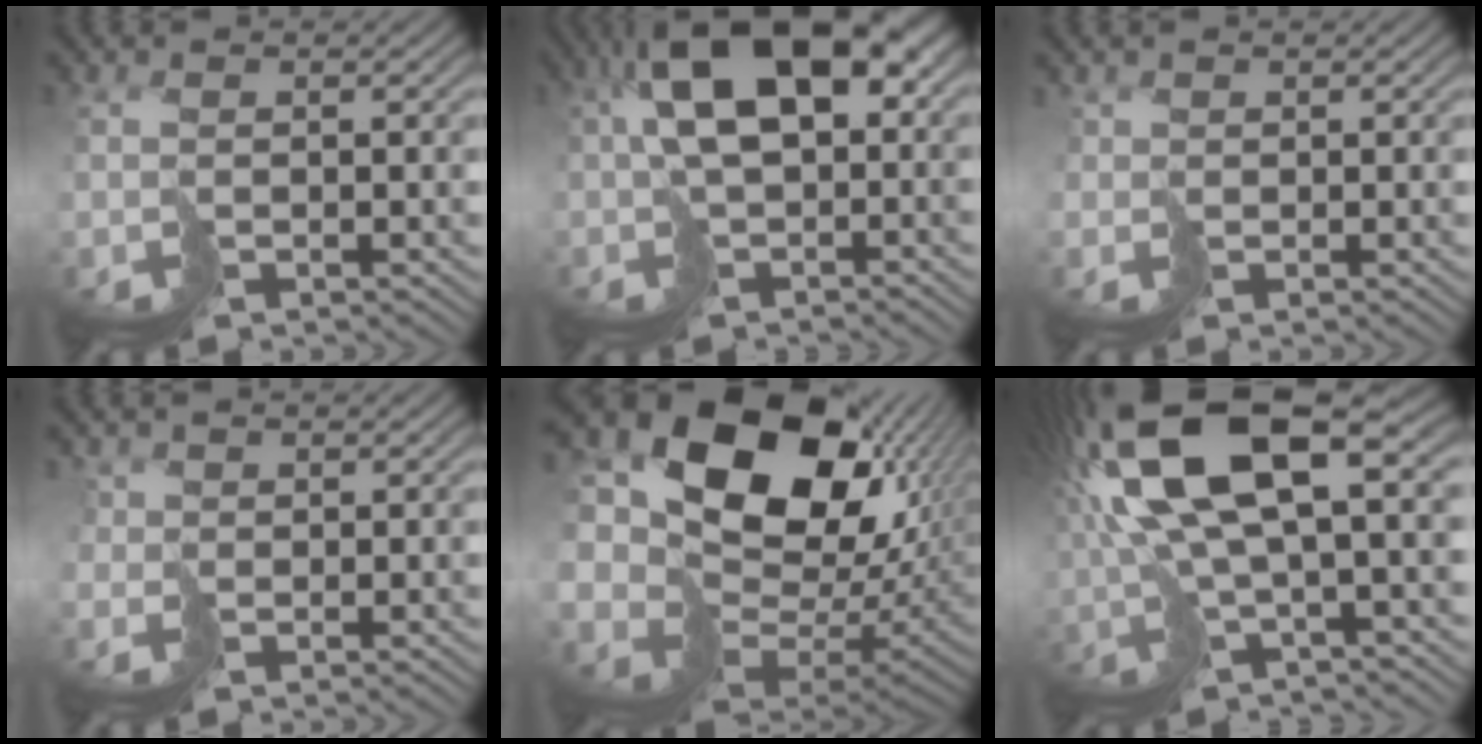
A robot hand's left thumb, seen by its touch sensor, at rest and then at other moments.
{"total": 12.9, "force": [1.4, 6.9, 10.8], "torque": [-0.184, 0.000, 0.024]}
{"total": 0.8, "force": [0.2, 0.6, -0.4], "torque": [0.007, -0.003, 0.006]}
{"total": 2.0, "force": [0.3, 1.9, 0.3], "torque": [-0.019, -0.007, 0.005]}
{"total": 21.4, "force": [7.7, 15.4, 12.7], "torque": [-0.289, 0.004, 0.161]}
{"total": 14.5, "force": [3.8, 5.0, 13.1], "torque": [-0.286, 0.011, 0.080]}